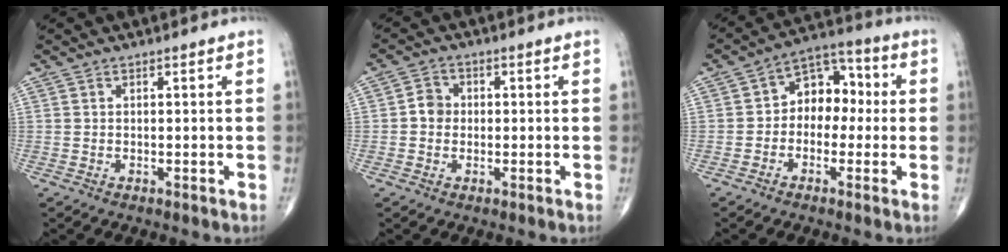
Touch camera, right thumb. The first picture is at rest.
{"total": 3.3, "force": [-0.2, 2.9, 1.5], "torque": [-0.010, 0.009, -0.012]}
{"total": 9.6, "force": [-0.1, 7.0, 6.6], "torque": [-0.057, 0.040, -0.016]}